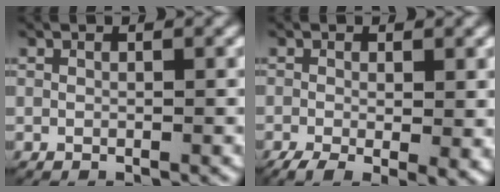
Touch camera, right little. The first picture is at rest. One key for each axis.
{"total": 3.5, "fx": -1.5, "fy": 1.5, "fz": 2.8, "tx": -0.048, "ty": -0.022, "tz": -0.015}